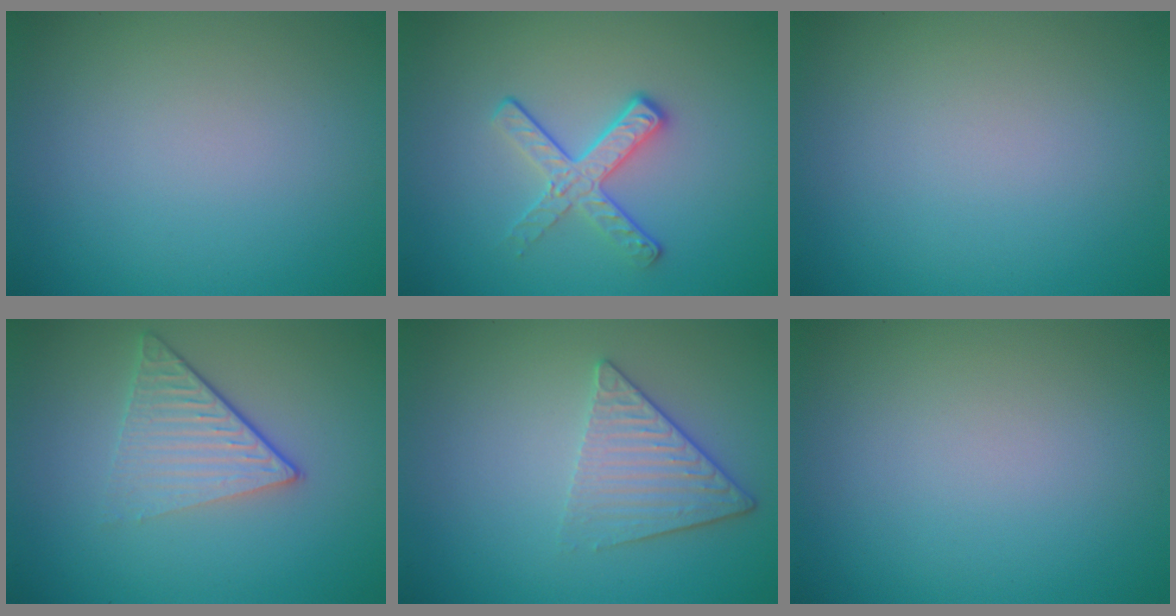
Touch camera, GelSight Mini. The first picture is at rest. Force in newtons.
{"total": 3.1, "press": 2.4, "slide": 1.9}
{"total": 0.0}
{"total": 4.0, "press": 2.6, "slide": 3.1}
{"total": 3.3, "press": 2.9, "slide": 1.6}
{"total": 0.0}